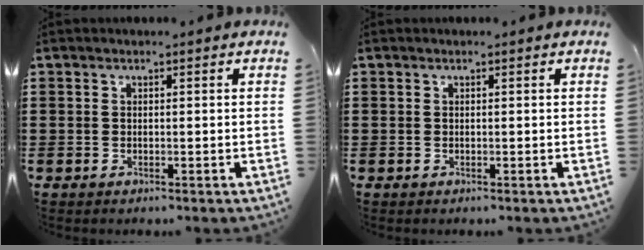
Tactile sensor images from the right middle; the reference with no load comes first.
{"total": 0.0}